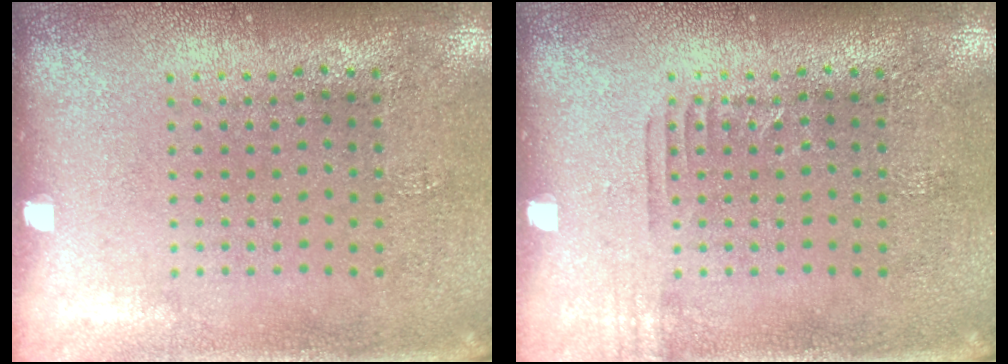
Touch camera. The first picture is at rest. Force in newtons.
{"total": 0.8, "press": 0.8, "slide": 0.2}